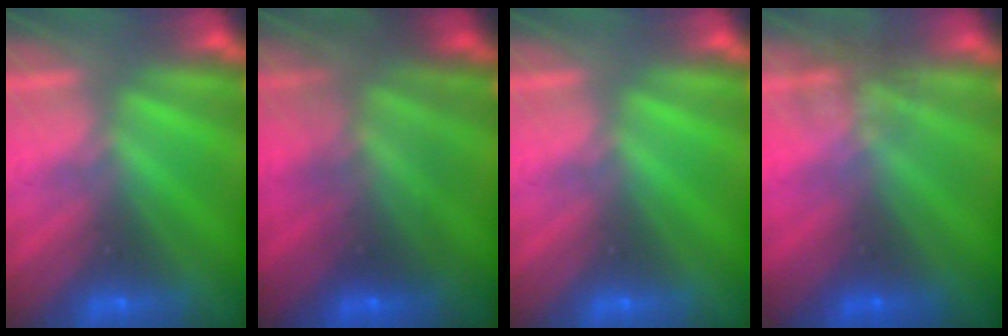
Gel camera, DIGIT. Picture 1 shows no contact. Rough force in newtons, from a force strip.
{"total": 7.2}
{"total": 0.0}
{"total": 1.8}